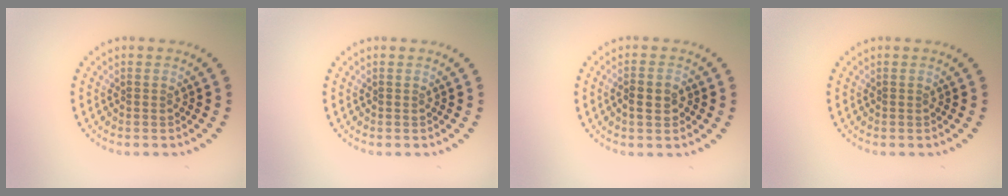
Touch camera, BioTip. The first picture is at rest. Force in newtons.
{"total": 0.0}
{"total": 2.4, "press": 2.3, "slide": 0.6}
{"total": 0.0}